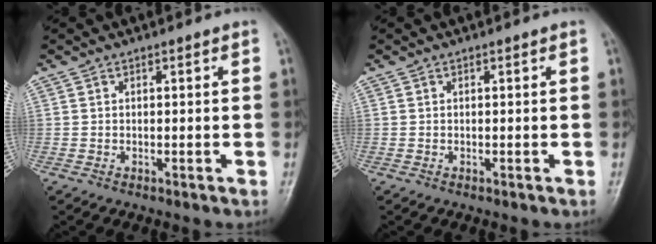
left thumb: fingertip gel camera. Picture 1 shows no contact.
{"total": 0.0}